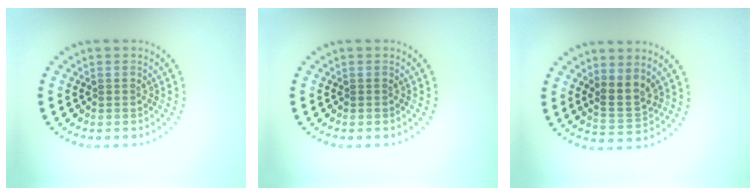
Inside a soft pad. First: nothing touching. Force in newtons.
{"total": 0.0}
{"total": 2.8, "press": 2.5, "slide": 1.3}